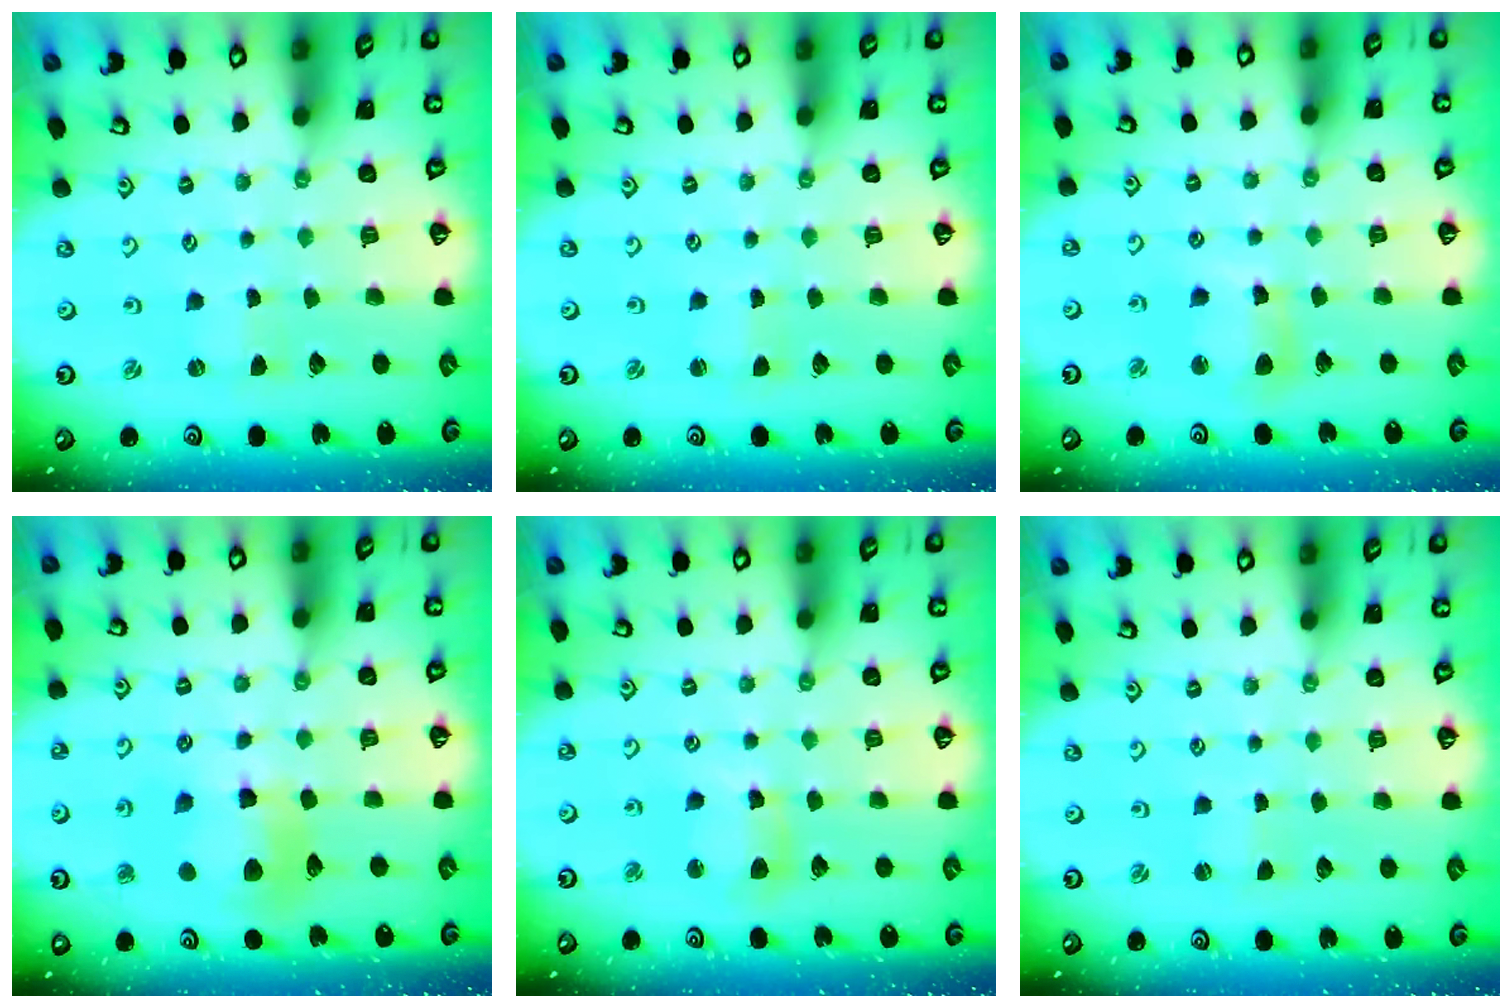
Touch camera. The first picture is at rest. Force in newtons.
{"total": 1.1, "press": 1.1, "slide": 0.2}
{"total": 8.6, "press": 8.4, "slide": 1.4}
{"total": 12.0, "press": 11.9, "slide": 1.7}
{"total": 8.5, "press": 8.3, "slide": 1.4}
{"total": 0.0}